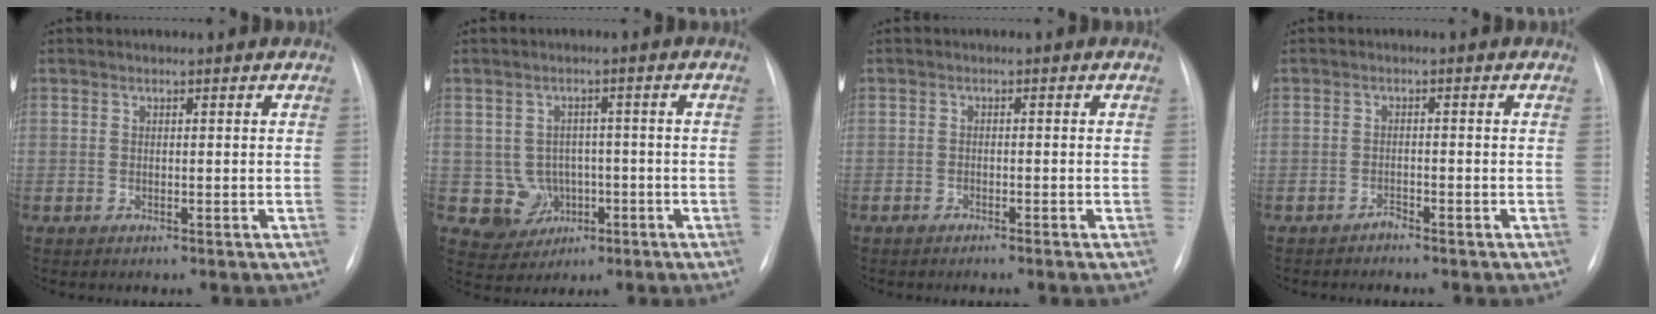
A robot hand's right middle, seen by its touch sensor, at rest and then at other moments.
{"total": 5.2, "force": [-1.1, 5.0, 0.8], "torque": [-0.011, 0.011, -0.007]}
{"total": 1.2, "force": [-1.0, -0.4, 0.6], "torque": [-0.011, 0.000, -0.020]}
{"total": 1.0, "force": [-1.0, 0.1, 0.0], "torque": [0.002, 0.001, -0.018]}